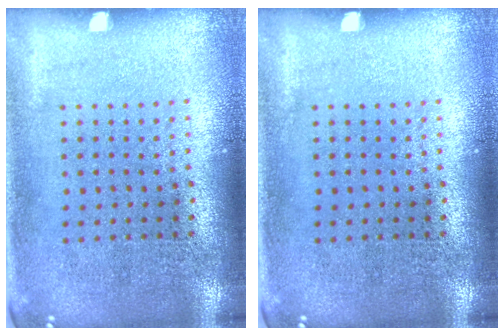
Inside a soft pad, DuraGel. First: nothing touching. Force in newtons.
{"total": 0.0}